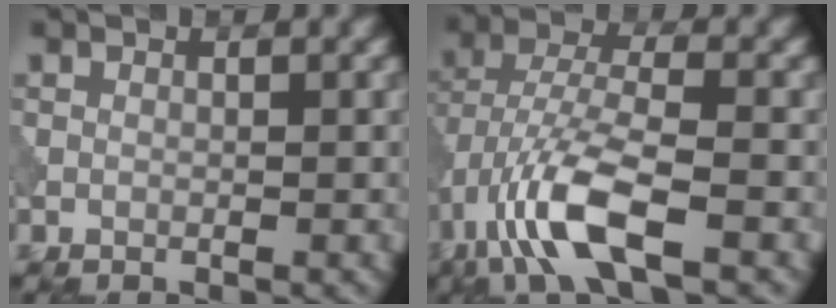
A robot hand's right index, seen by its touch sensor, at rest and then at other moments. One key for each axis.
{"total": 7.8, "fx": -3.8, "fy": 2.4, "fz": 6.3, "tx": -0.128, "ty": 0.004, "tz": -0.084}